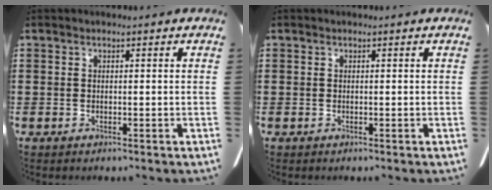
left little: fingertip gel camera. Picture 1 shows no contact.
{"total": 0.0}